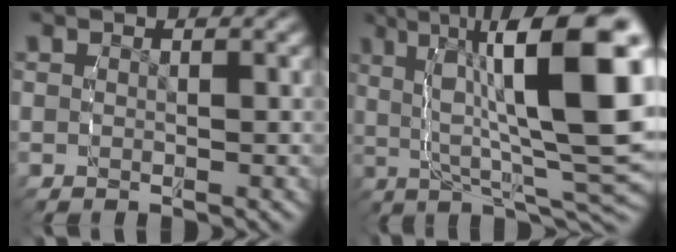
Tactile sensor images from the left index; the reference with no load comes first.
{"total": 14.0, "force": [2.3, 4.4, 13.1], "torque": [-0.171, 0.009, 0.040]}